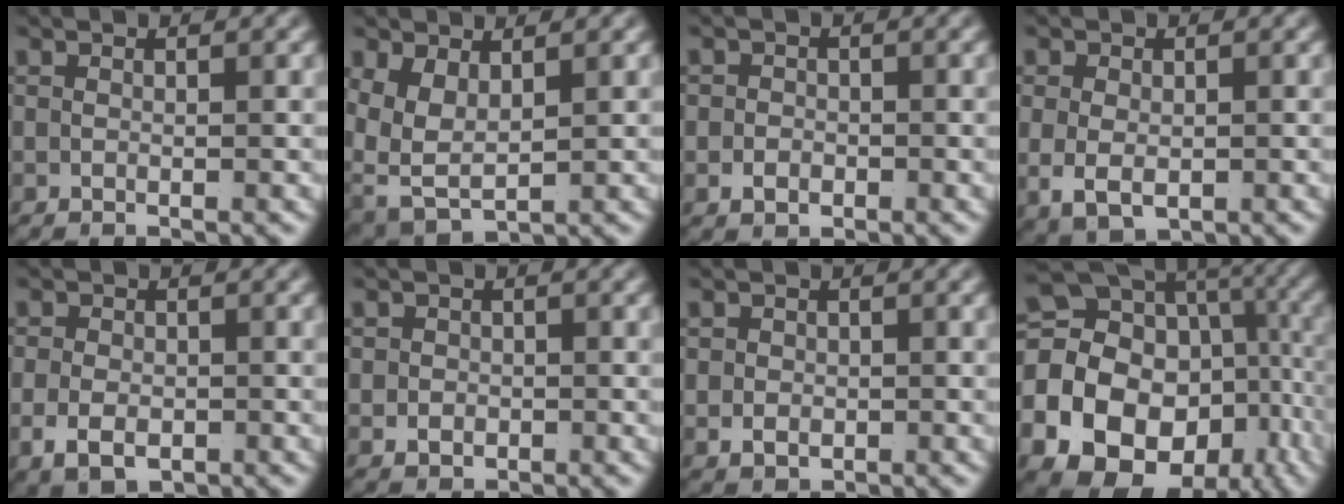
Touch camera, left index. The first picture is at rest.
{"total": 7.9, "force": [-0.3, 6.8, 4.0], "torque": [-0.129, -0.039, 0.007]}
{"total": 1.6, "force": [-0.7, 1.3, 0.5], "torque": [-0.002, -0.008, -0.009]}
{"total": 4.1, "force": [-0.6, 3.2, 2.5], "torque": [-0.068, -0.031, 0.011]}
{"total": 4.0, "force": [-1.3, 2.8, 2.5], "torque": [-0.047, -0.025, -0.006]}
{"total": 2.1, "force": [-0.3, 1.9, 0.9], "torque": [-0.016, -0.009, 0.001]}
{"total": 2.3, "force": [-0.1, 2.0, 1.2], "torque": [-0.027, -0.015, 0.011]}
{"total": 22.7, "force": [-4.1, 19.3, 11.1], "torque": [-0.253, -0.080, -0.057]}